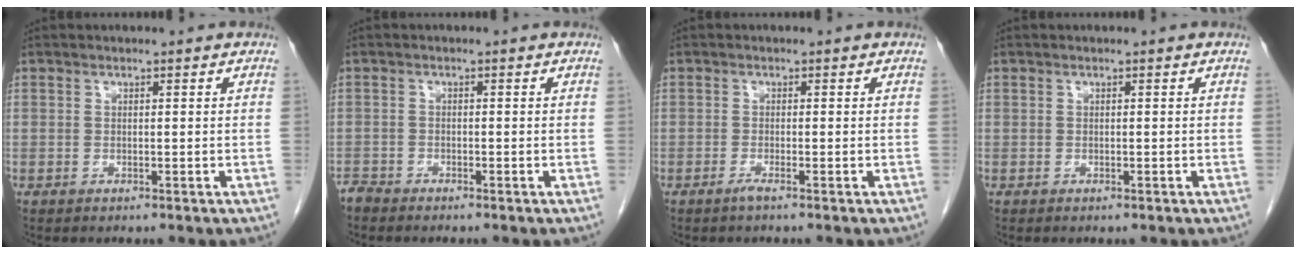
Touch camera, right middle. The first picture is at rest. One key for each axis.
{"total": 1.2, "fx": -1.2, "fy": 0.2, "fz": -0.1, "tx": 0.001, "ty": -0.003, "tz": -0.024}
{"total": 1.1, "fx": -0.8, "fy": -0.2, "fz": 0.7, "tx": -0.014, "ty": -0.001, "tz": -0.016}
{"total": 0.0}